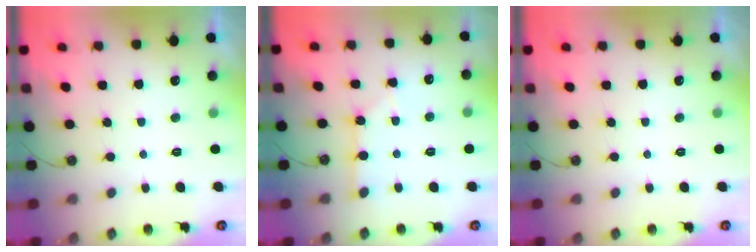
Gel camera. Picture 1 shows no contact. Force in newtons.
{"total": 2.7, "press": 2.7, "slide": 0.3}
{"total": 0.0}